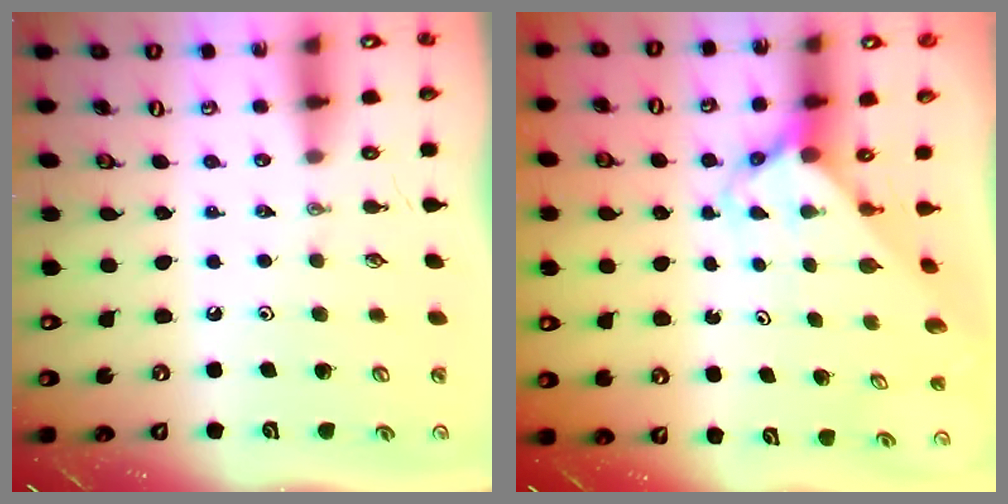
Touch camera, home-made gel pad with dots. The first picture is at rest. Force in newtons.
{"total": 3.5, "press": 3.5, "slide": 0.3}